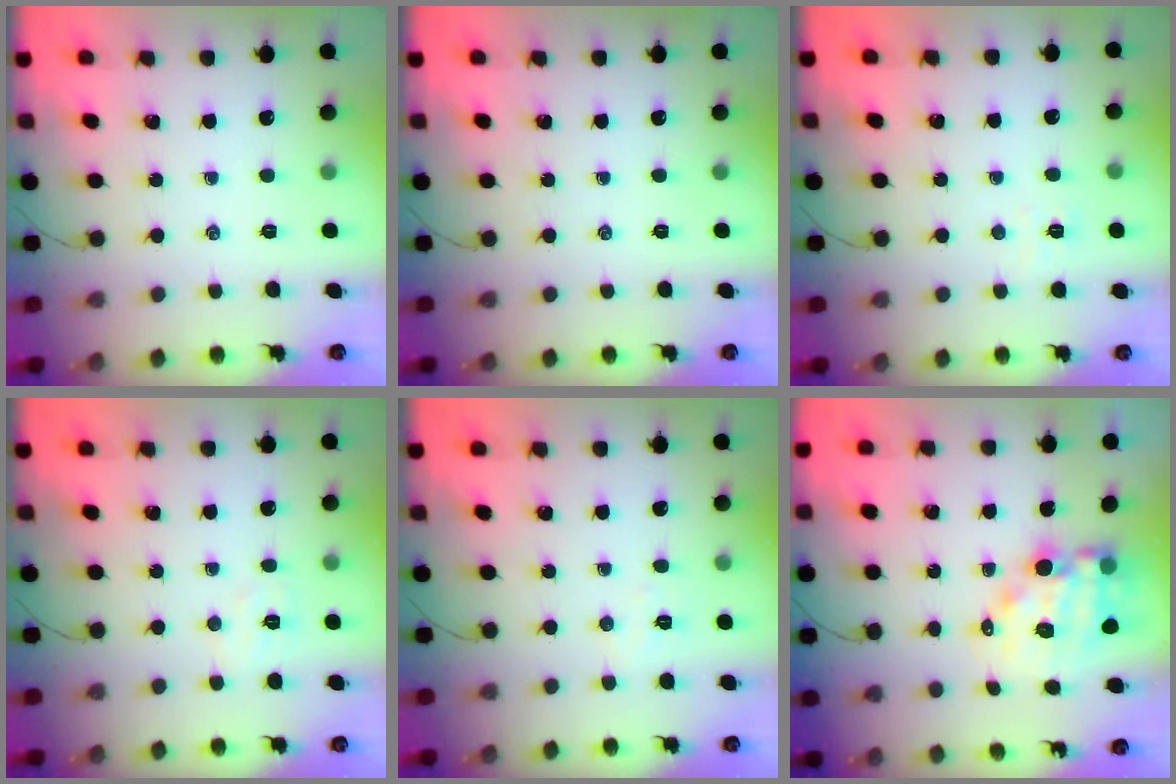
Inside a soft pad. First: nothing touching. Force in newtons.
{"total": 0.0}
{"total": 2.4, "press": 2.3, "slide": 0.8}
{"total": 4.0, "press": 3.9, "slide": 0.8}
{"total": 3.9, "press": 3.8, "slide": 0.8}
{"total": 10.5, "press": 10.1, "slide": 2.9}